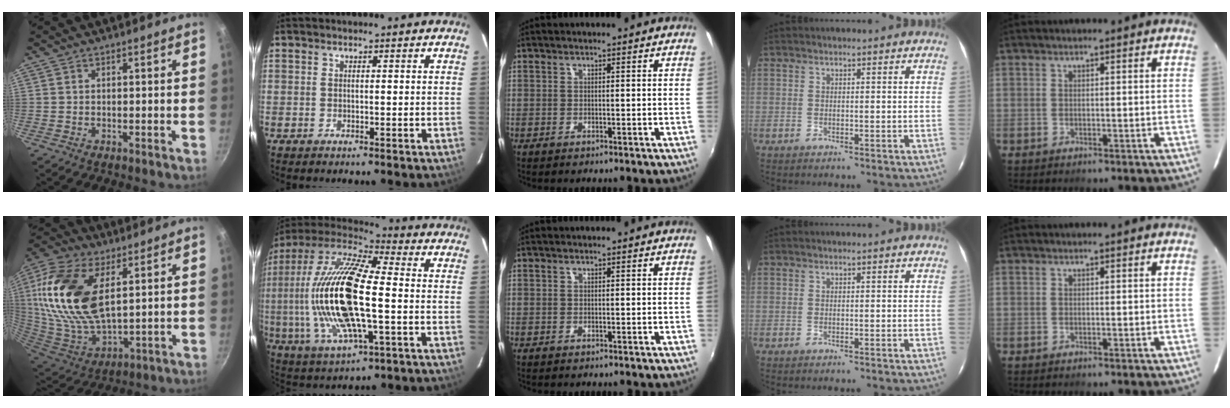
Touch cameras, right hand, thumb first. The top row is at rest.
{"thumb": {"total": 23.4, "force": [6.7, 12.5, 18.6], "torque": [-0.375, -0.026, 0.128]}, "index": {"total": 23.4, "force": [-1.5, 7.6, 22.0], "torque": [-0.430, -0.009, -0.035]}}